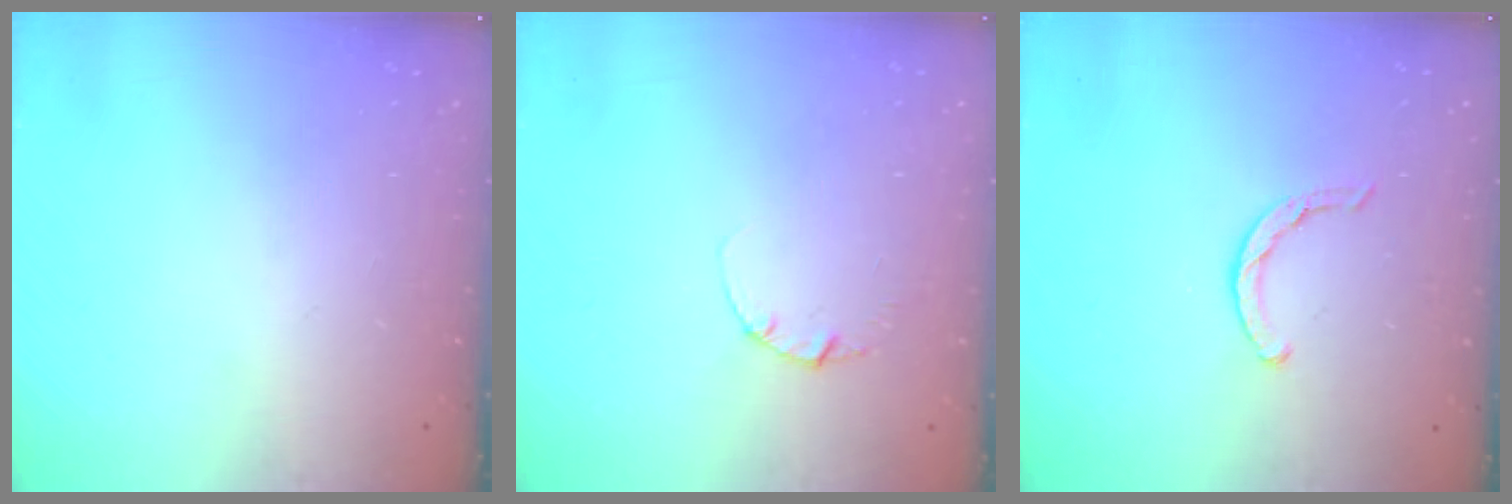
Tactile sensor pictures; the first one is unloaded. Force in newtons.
{"total": 1.3, "press": 1.3, "slide": 0.2}
{"total": 3.0, "press": 3.0, "slide": 0.3}